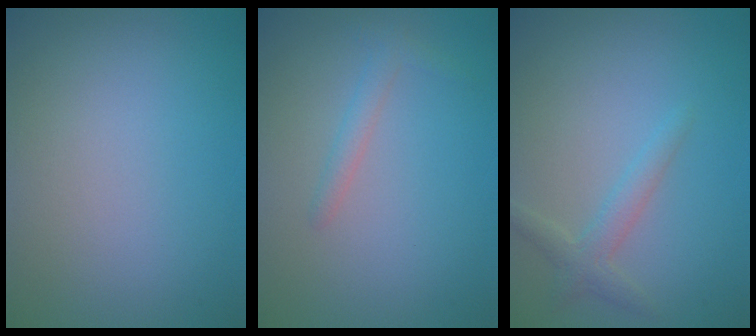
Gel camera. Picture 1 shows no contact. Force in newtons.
{"total": 1.3, "press": 1.3, "slide": 0.1}
{"total": 1.9, "press": 1.9, "slide": 0.1}